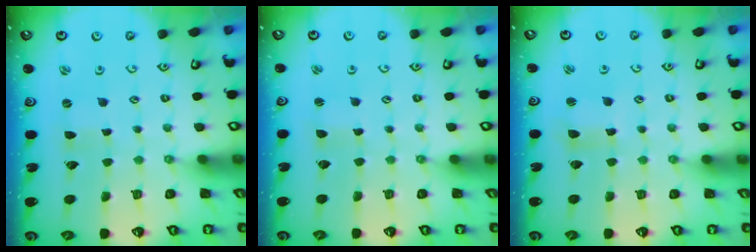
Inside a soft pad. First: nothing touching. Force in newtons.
{"total": 1.0, "press": 1.0, "slide": 0.0}
{"total": 2.9, "press": 2.9, "slide": 0.3}